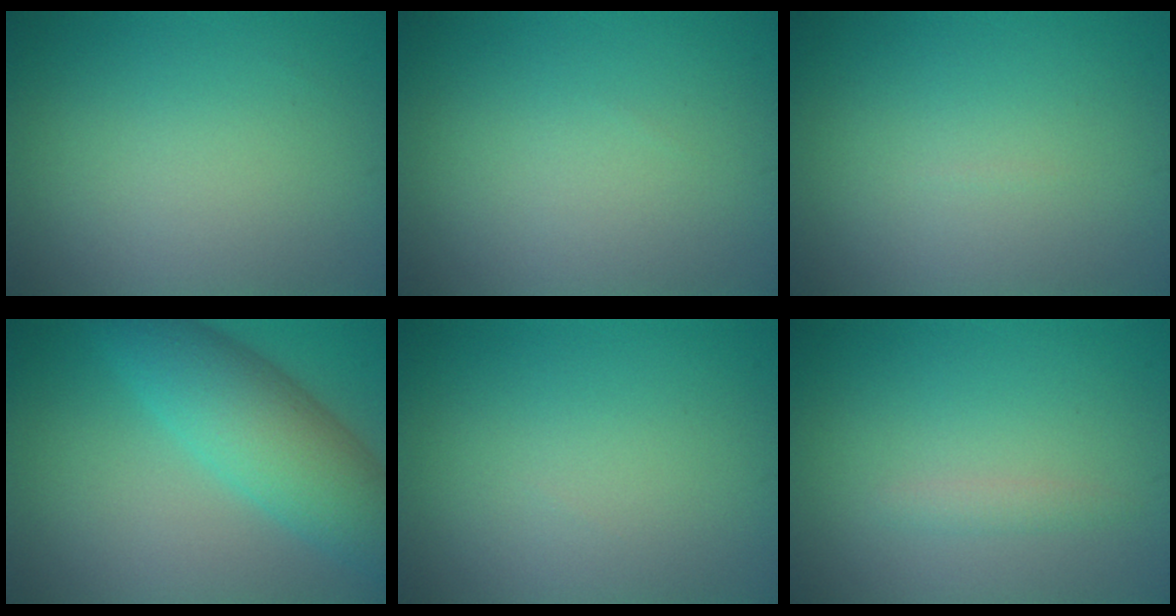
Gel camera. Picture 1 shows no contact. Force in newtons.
{"total": 0.0}
{"total": 0.0}
{"total": 7.5, "press": 7.5, "slide": 0.1}
{"total": 0.0}
{"total": 0.9, "press": 0.9, "slide": 0.1}